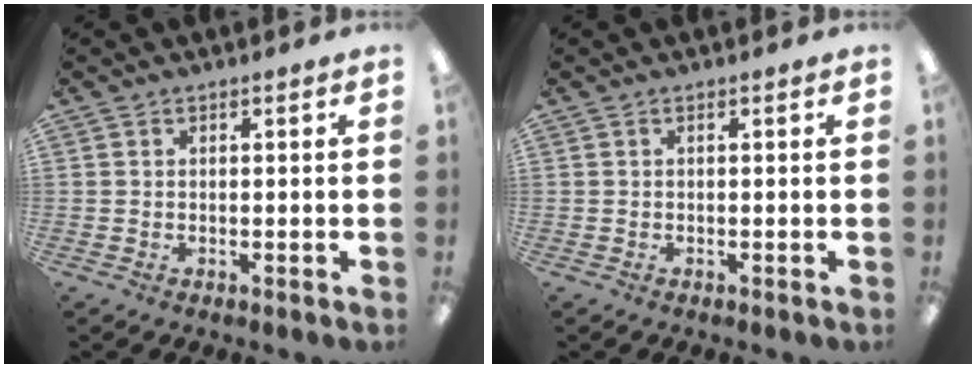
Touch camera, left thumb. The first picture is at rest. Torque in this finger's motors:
{"motor_torque": [0.10, -0.02, 0.39, -0.23, 0.02]}